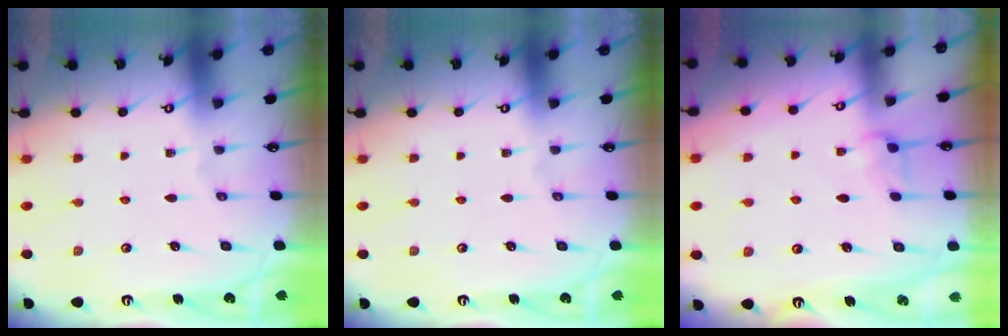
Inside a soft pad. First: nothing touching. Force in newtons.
{"total": 0.0}
{"total": 2.1, "press": 2.0, "slide": 0.6}